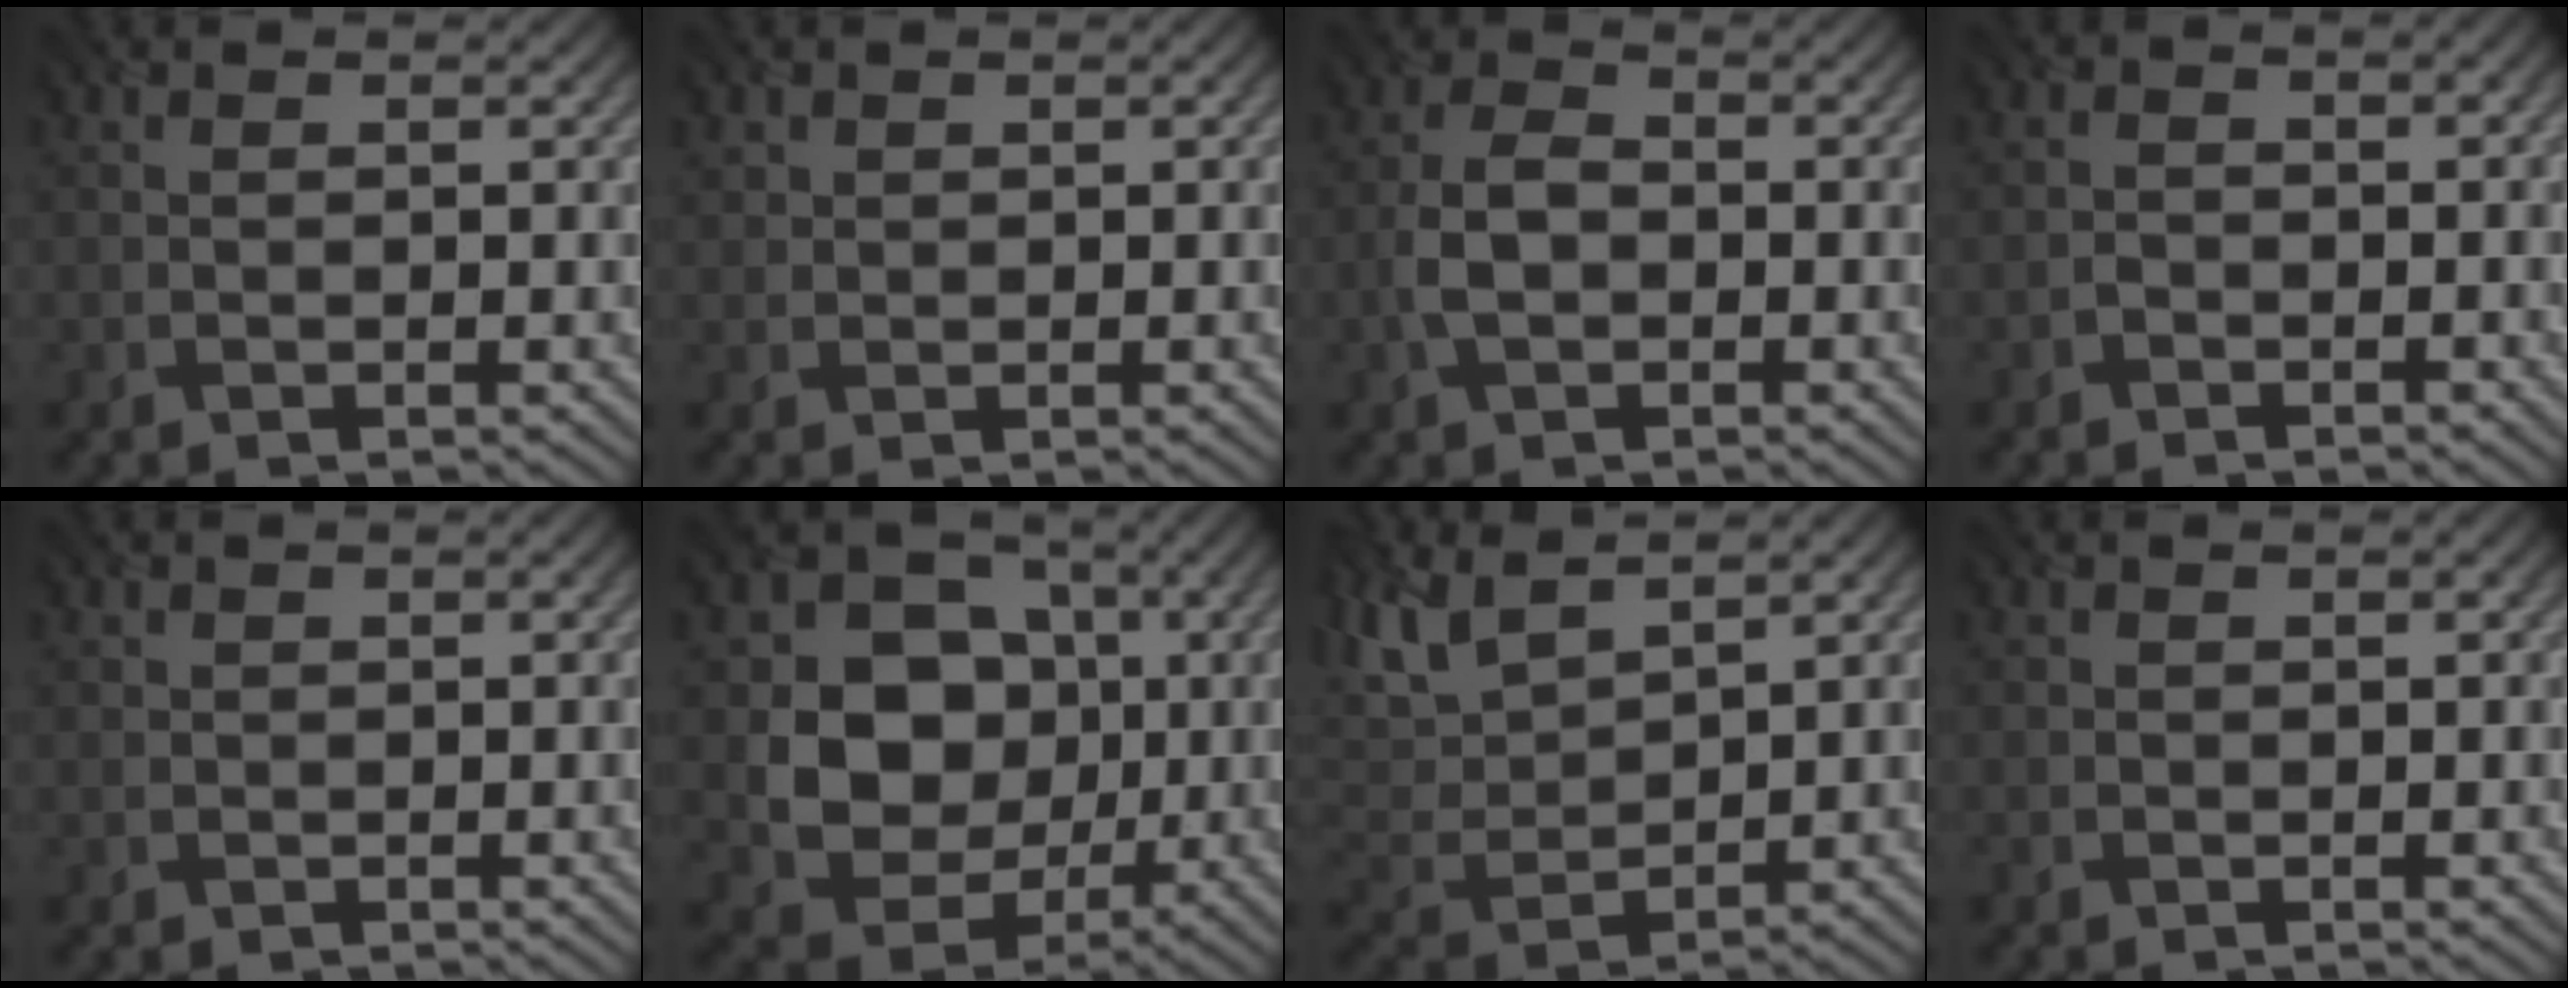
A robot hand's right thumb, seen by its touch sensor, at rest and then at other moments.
{"total": 1.0, "force": [0.7, 0.7, 0.1], "torque": [-0.006, 0.000, 0.015]}
{"total": 4.5, "force": [-1.2, 2.7, 3.3], "torque": [-0.076, 0.006, -0.030]}
{"total": 1.7, "force": [-1.3, 1.0, 0.7], "torque": [-0.011, 0.003, -0.028]}
{"total": 1.1, "force": [-0.1, 1.1, 0.0], "torque": [0.003, -0.006, -0.003]}
{"total": 11.8, "force": [0.1, 10.0, 6.1], "torque": [-0.122, -0.014, -0.013]}
{"total": 7.5, "force": [5.6, 2.4, 4.3], "torque": [-0.118, 0.013, 0.116]}
{"total": 0.0}